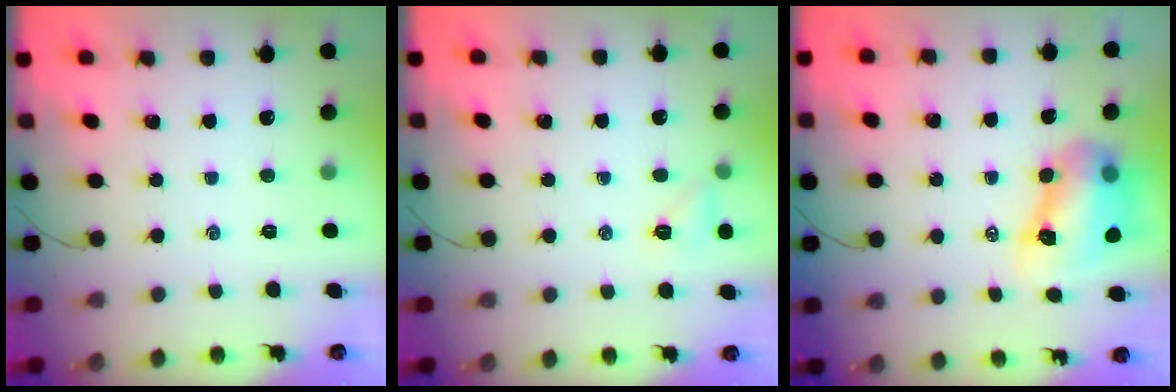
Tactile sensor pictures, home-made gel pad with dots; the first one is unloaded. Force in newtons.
{"total": 5.3, "press": 5.1, "slide": 1.3}
{"total": 10.5, "press": 10.1, "slide": 2.9}